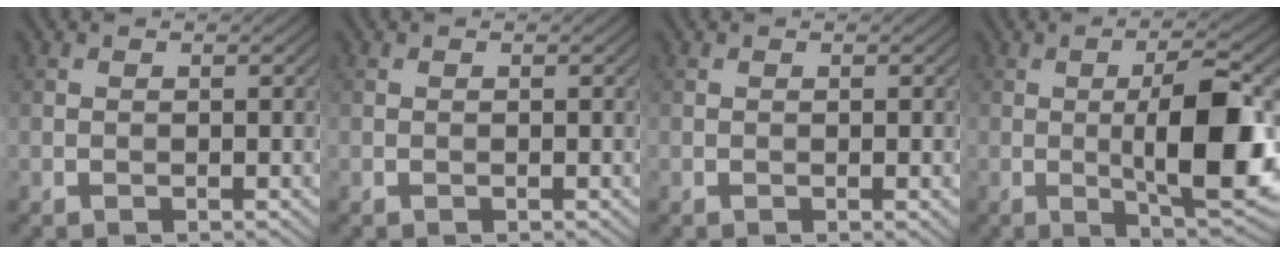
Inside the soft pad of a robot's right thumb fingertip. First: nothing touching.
{"total": 0.0}
{"total": 0.6, "force": [-0.1, 0.1, 0.6], "torque": [-0.010, -0.002, -0.002]}
{"total": 11.2, "force": [-0.7, 2.9, 10.8], "torque": [-0.165, 0.000, -0.011]}